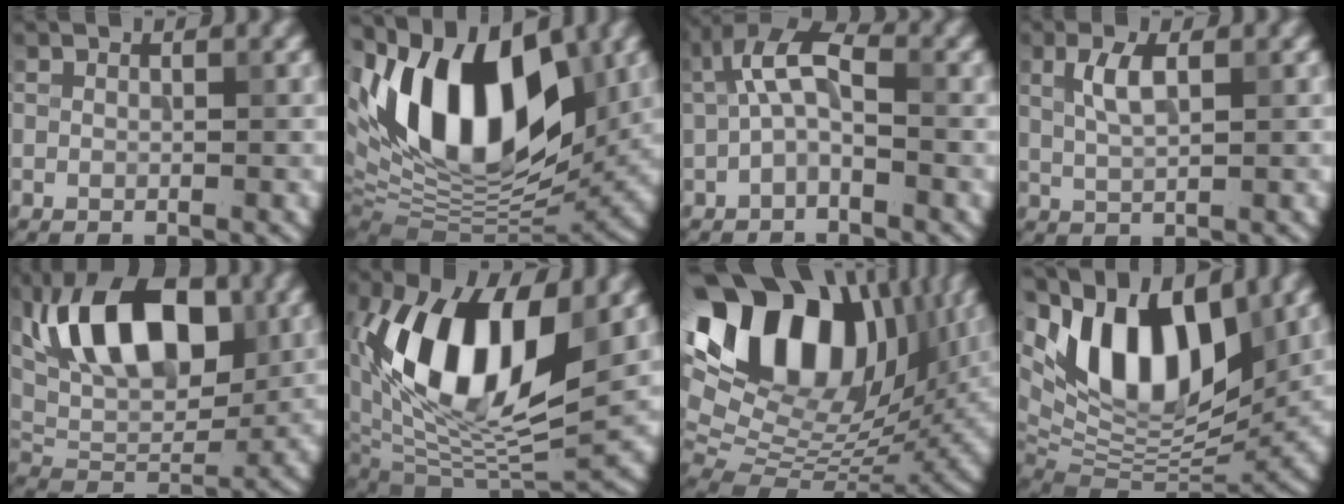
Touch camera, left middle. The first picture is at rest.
{"total": 15.9, "force": [5.1, 8.5, 12.4], "torque": [-0.198, 0.017, 0.078]}
{"total": 4.1, "force": [-0.3, 1.9, 3.6], "torque": [-0.071, 0.018, -0.015]}
{"total": 2.7, "force": [0.9, 0.9, 2.3], "torque": [-0.049, 0.004, 0.018]}
{"total": 11.3, "force": [3.7, 5.9, 8.9], "torque": [-0.139, 0.007, 0.055]}
{"total": 12.8, "force": [3.2, 7.0, 10.3], "torque": [-0.185, -0.011, 0.057]}
{"total": 18.2, "force": [7.4, 11.1, 12.4], "torque": [-0.228, 0.039, 0.125]}
{"total": 13.7, "force": [6.1, 6.9, 10.1], "torque": [-0.165, 0.019, 0.102]}